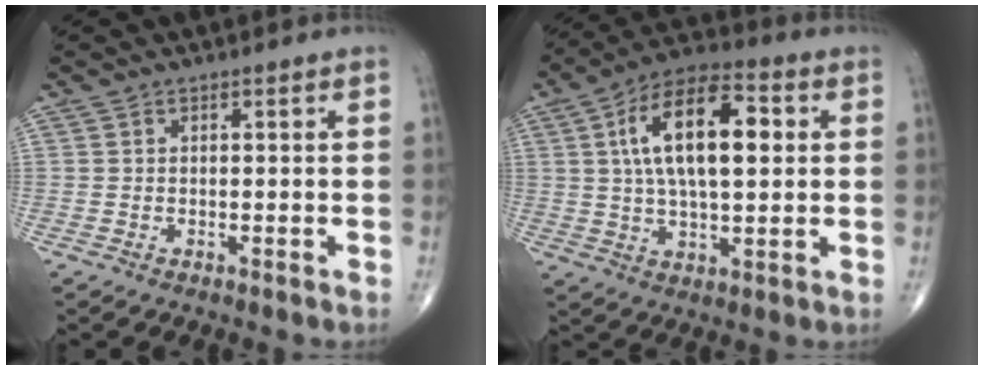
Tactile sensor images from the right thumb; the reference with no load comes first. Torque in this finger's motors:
{"motor_torque": [0.19, 3.33, 1.89, 0.63, 0.59]}